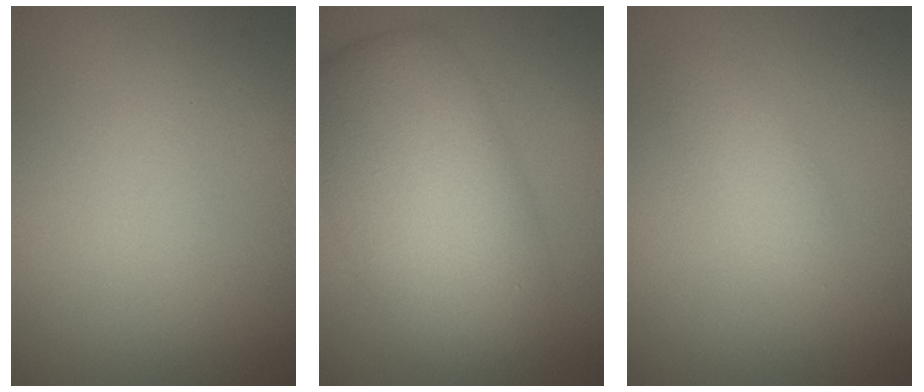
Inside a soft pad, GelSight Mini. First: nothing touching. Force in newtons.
{"total": 10.2, "press": 10.1, "slide": 0.5}
{"total": 1.8, "press": 1.8, "slide": 0.1}